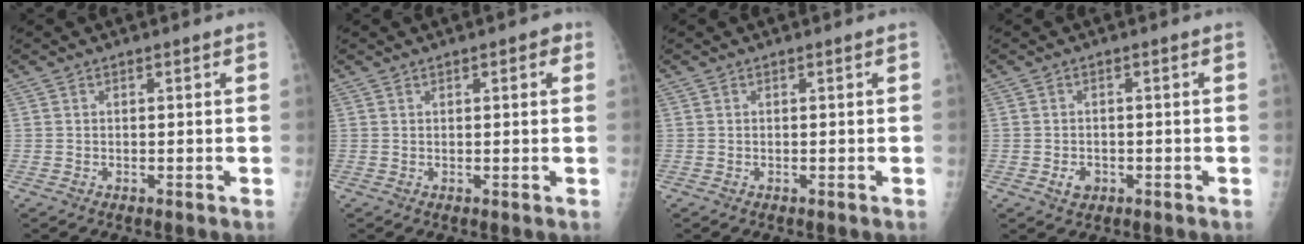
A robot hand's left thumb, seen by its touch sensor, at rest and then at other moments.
{"total": 2.5, "force": [1.1, 1.0, 2.0], "torque": [-0.017, 0.001, 0.011]}
{"total": 0.0}
{"total": 2.5, "force": [-0.9, 2.0, 1.3], "torque": [-0.014, 0.003, -0.009]}